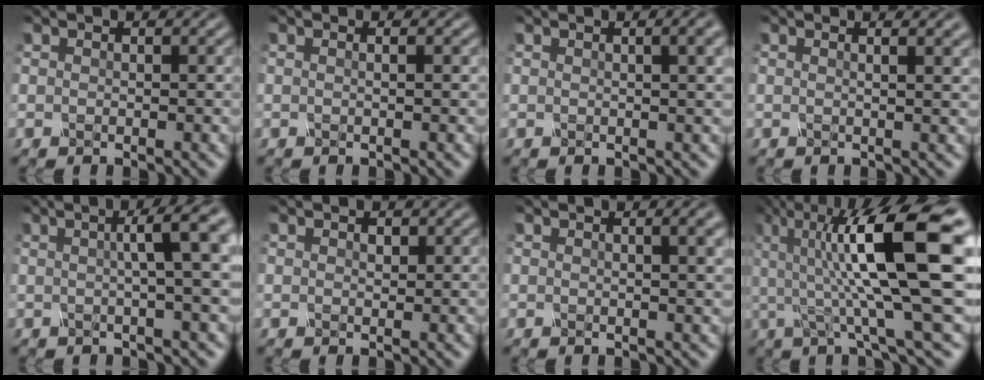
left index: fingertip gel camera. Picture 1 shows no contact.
{"total": 1.4, "force": [0.4, 0.7, 1.2], "torque": [-0.007, -0.001, -0.015]}
{"total": 5.7, "force": [2.4, 2.6, 4.5], "torque": [-0.035, 0.029, 0.008]}
{"total": 5.0, "force": [2.6, 2.2, 3.7], "torque": [-0.016, 0.039, -0.006]}
{"total": 6.0, "force": [1.1, 1.5, 5.7], "torque": [-0.057, 0.017, 0.008]}
{"total": 0.7, "force": [0.3, 0.5, 0.4], "torque": [-0.010, -0.003, 0.005]}
{"total": 4.6, "force": [2.0, 1.9, 3.6], "torque": [-0.030, 0.019, 0.009]}
{"total": 12.9, "force": [2.0, 3.0, 12.4], "torque": [-0.209, 0.006, 0.028]}